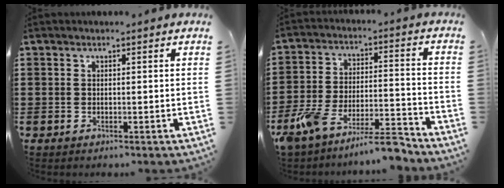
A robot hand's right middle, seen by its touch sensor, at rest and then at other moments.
{"total": 9.8, "force": [-9.1, 0.7, 3.7], "torque": [-0.068, 0.017, -0.178]}